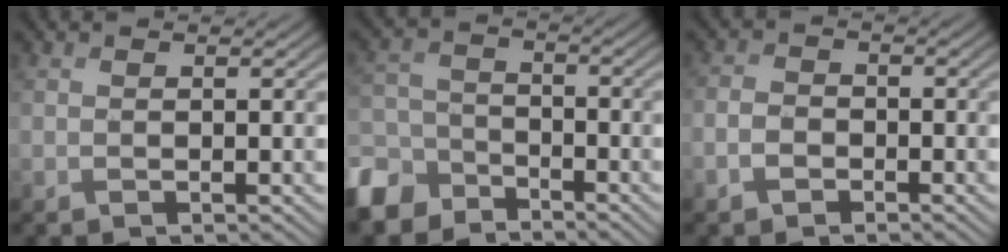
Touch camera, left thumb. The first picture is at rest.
{"total": 8.2, "force": [-6.0, 4.8, 2.9], "torque": [-0.080, -0.010, -0.136]}
{"total": 2.3, "force": [-1.3, 1.7, 1.0], "torque": [-0.020, 0.000, -0.034]}